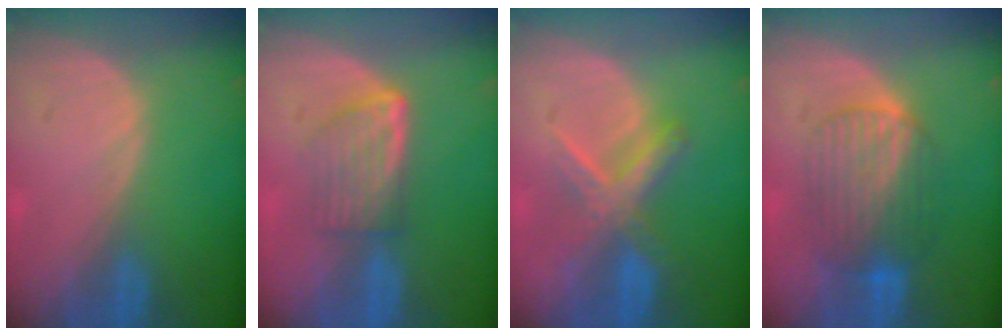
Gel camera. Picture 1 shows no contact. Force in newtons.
{"total": 5.8, "press": 5.3, "slide": 2.4}
{"total": 5.8, "press": 5.8, "slide": 0.5}
{"total": 7.1, "press": 7.1, "slide": 0.2}